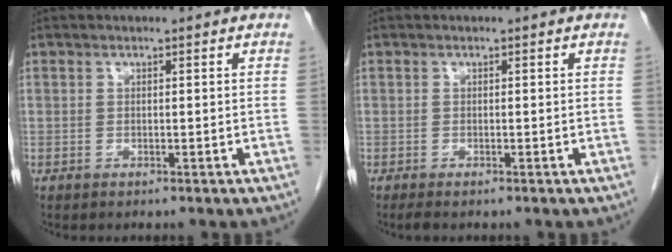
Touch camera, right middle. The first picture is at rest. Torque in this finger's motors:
{"motor_torque": [0.31, -0.12, 0.02, -0.01]}